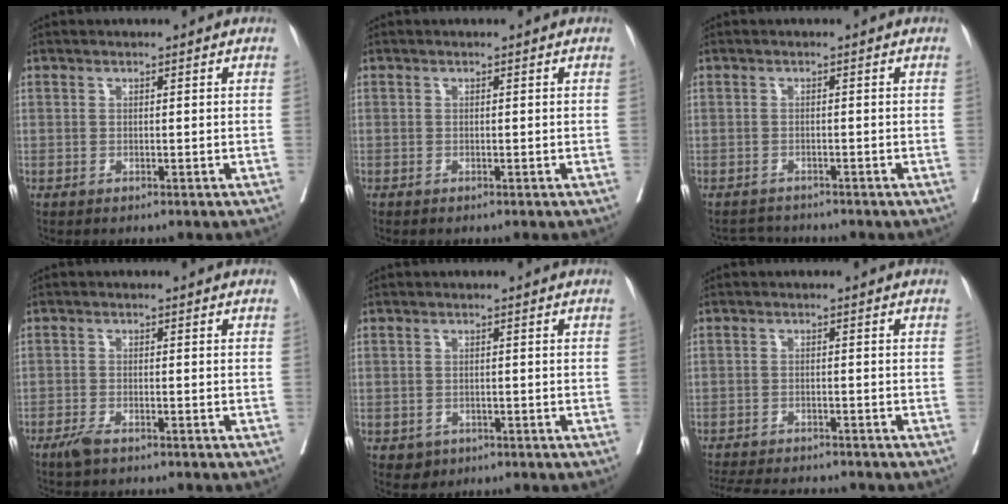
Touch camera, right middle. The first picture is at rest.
{"total": 0.0}
{"total": 2.5, "force": [-2.4, 0.0, -0.8], "torque": [0.012, -0.013, -0.037]}
{"total": 2.7, "force": [-2.2, 0.6, 1.4], "torque": [-0.030, -0.003, -0.038]}
{"total": 2.3, "force": [-1.2, 1.9, 0.5], "torque": [-0.003, 0.003, -0.011]}
{"total": 10.3, "force": [-9.5, 2.0, 3.3], "torque": [-0.060, -0.005, -0.133]}